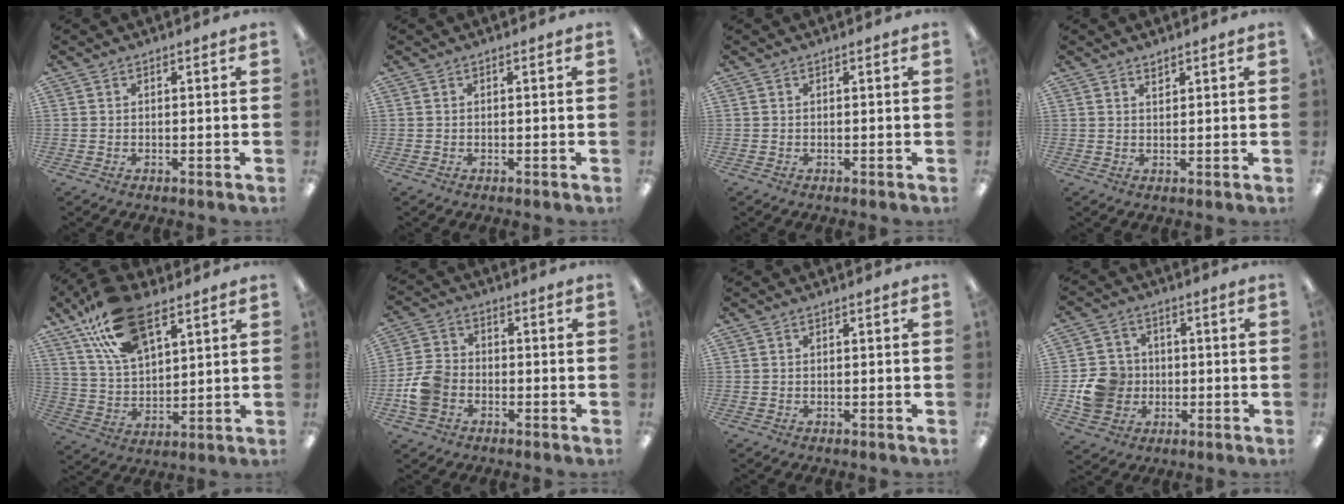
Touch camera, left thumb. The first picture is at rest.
{"total": 0.0}
{"total": 0.0}
{"total": 1.4, "force": [1.3, 0.4, 0.4], "torque": [0.000, -0.006, 0.023]}
{"total": 18.4, "force": [11.0, 9.5, 11.3], "torque": [-0.204, -0.032, 0.198]}
{"total": 8.1, "force": [-2.9, 6.2, 4.5], "torque": [-0.095, 0.021, -0.052]}
{"total": 0.0}
{"total": 9.3, "force": [-1.4, 8.6, 3.0], "torque": [-0.069, 0.018, -0.019]}